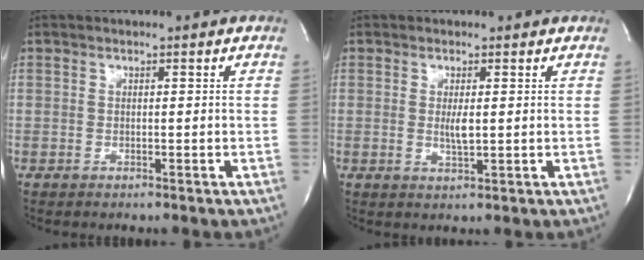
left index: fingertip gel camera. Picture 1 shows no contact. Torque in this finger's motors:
{"motor_torque": [0.09, -0.01, 0.03, 0.02]}